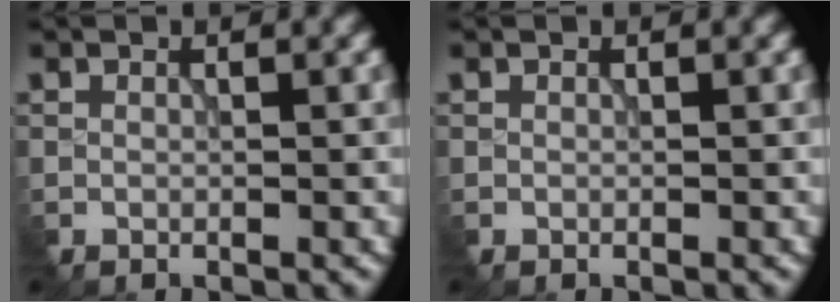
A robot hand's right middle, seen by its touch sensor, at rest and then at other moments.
{"total": 0.0}